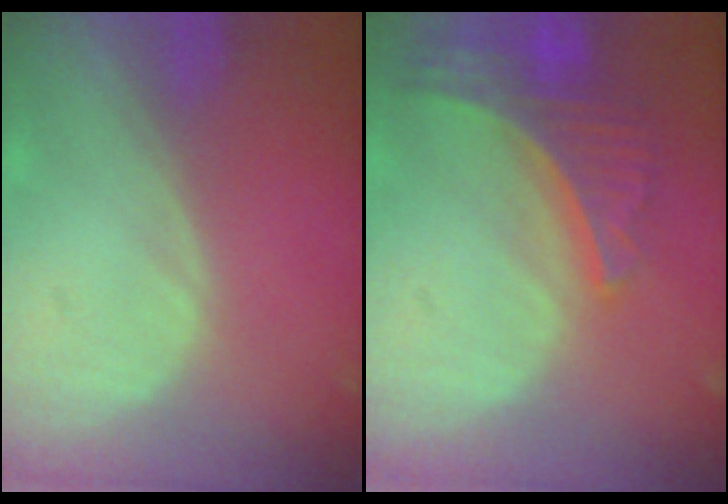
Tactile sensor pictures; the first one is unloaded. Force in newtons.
{"total": 8.5, "press": 7.4, "slide": 4.3}